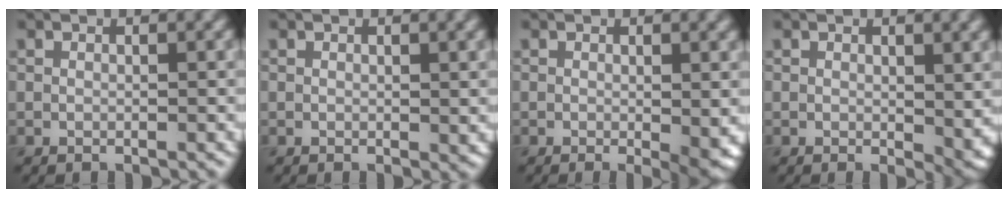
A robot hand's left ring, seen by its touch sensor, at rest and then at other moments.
{"total": 1.0, "force": [0.3, 0.2, 0.9], "torque": [-0.009, -0.001, 0.005]}
{"total": 3.3, "force": [-0.4, 0.6, 3.3], "torque": [-0.042, -0.010, -0.004]}
{"total": 3.3, "force": [0.4, 1.4, 3.0], "torque": [-0.033, -0.009, 0.008]}